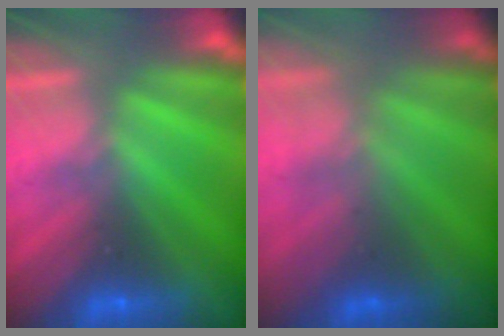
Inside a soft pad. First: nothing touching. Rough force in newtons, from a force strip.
{"total": 3.7}